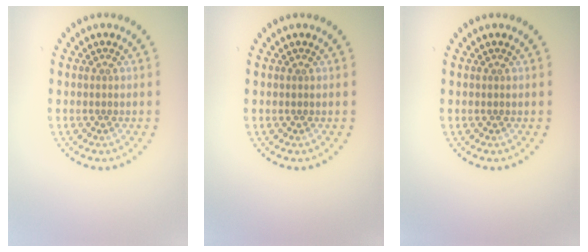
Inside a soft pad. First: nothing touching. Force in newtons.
{"total": 0.0}
{"total": 0.0}